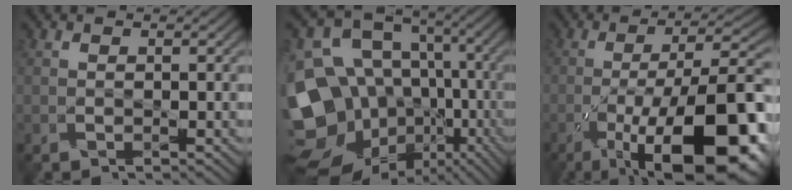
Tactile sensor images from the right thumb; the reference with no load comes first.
{"total": 19.6, "force": [-7.0, 14.9, 10.6], "torque": [-0.260, -0.015, -0.081]}
{"total": 17.9, "force": [-8.6, 5.9, 14.5], "torque": [-0.205, -0.001, -0.136]}